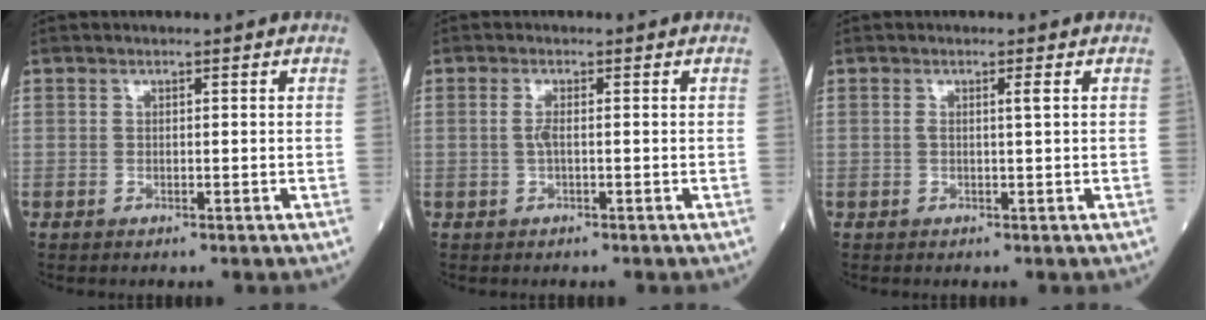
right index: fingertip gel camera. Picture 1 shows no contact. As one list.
[{"total": 1.5, "force": [-0.1, 0.2, 1.5], "torque": [-0.037, 0.000, -0.002]}, {"total": 1.3, "force": [0.3, -0.2, 1.2], "torque": [-0.023, 0.001, 0.005]}]